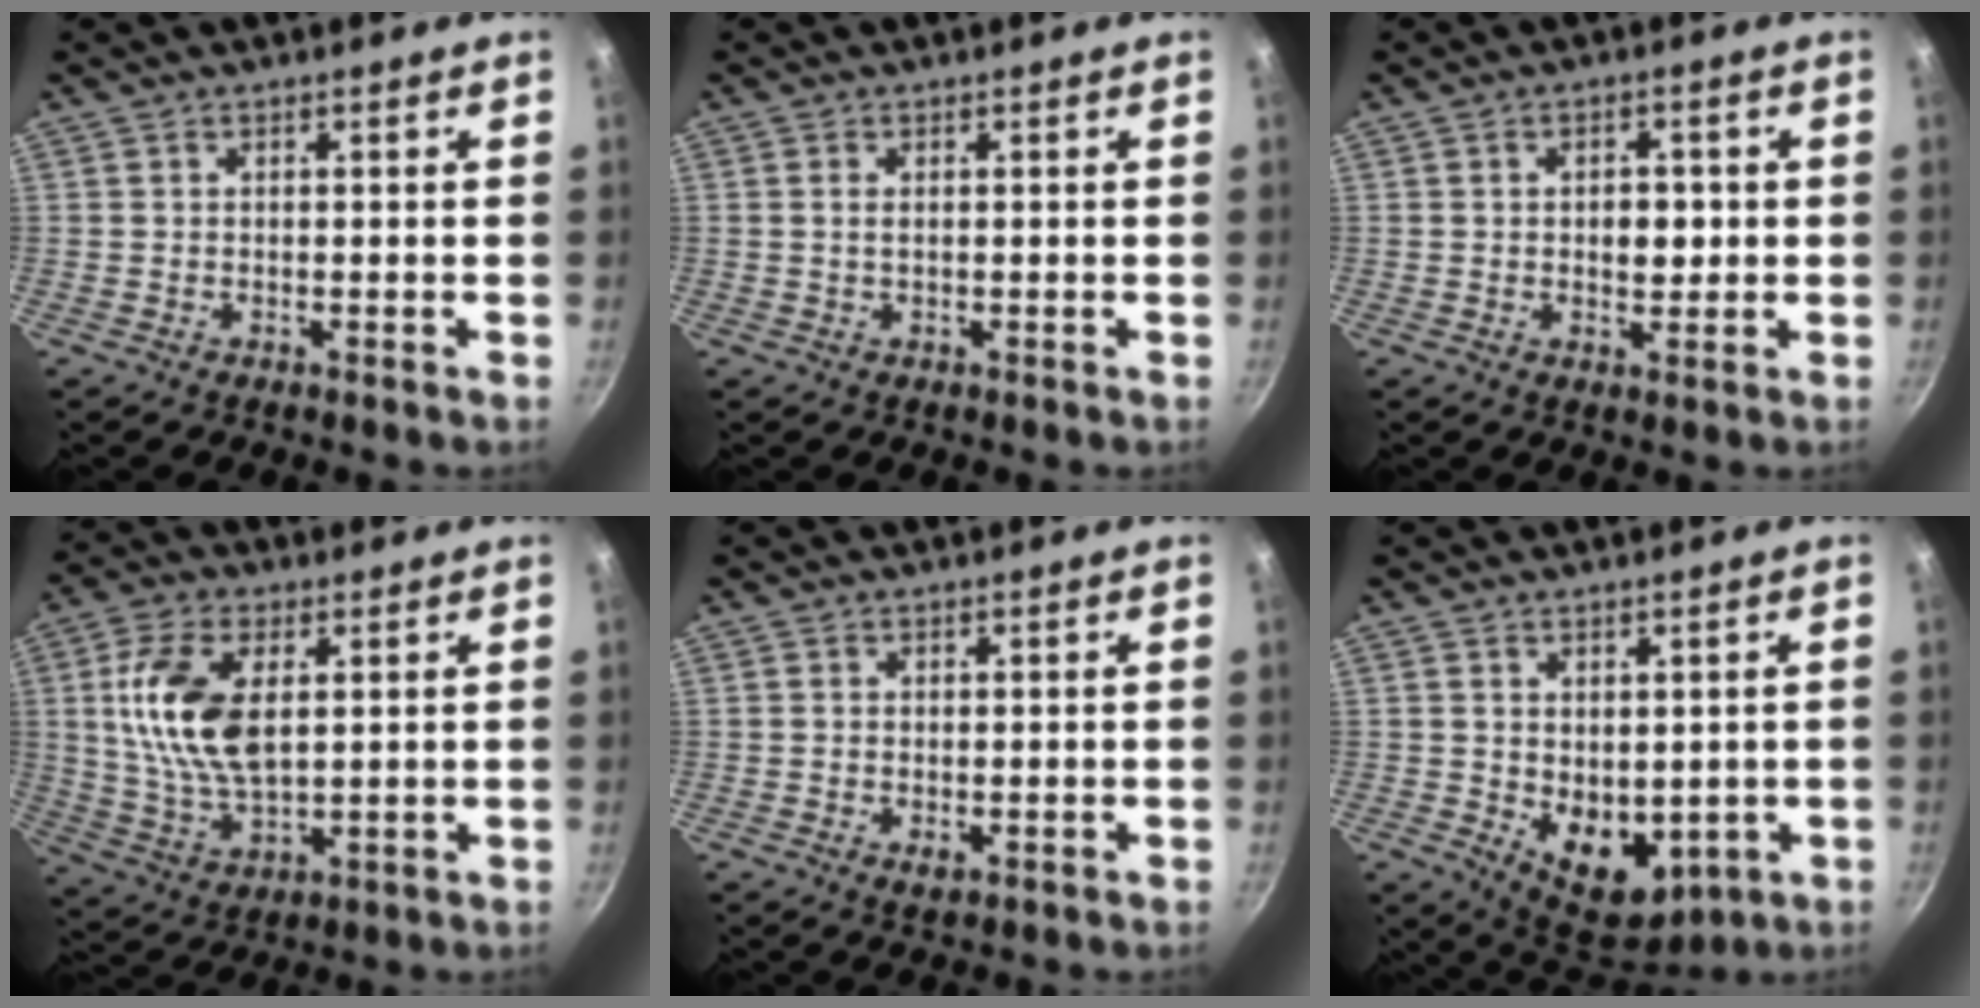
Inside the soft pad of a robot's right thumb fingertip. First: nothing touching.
{"total": 1.0, "force": [0.2, 0.5, 0.8], "torque": [-0.017, 0.000, 0.005]}
{"total": 4.3, "force": [0.2, 2.8, 3.3], "torque": [-0.028, 0.000, 0.004]}
{"total": 13.8, "force": [2.9, 7.4, 11.3], "torque": [-0.216, -0.008, 0.062]}
{"total": 1.5, "force": [-0.1, 1.0, 1.2], "torque": [-0.019, -0.004, 0.000]}
{"total": 9.8, "force": [-0.6, 6.9, 7.0], "torque": [-0.072, -0.022, 0.012]}